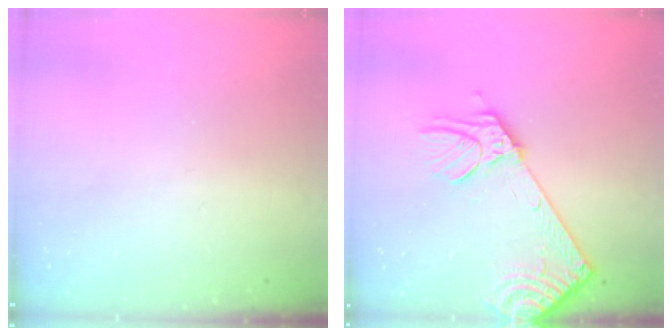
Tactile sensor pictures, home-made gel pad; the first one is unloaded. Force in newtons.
{"total": 15.3, "press": 14.9, "slide": 3.5}